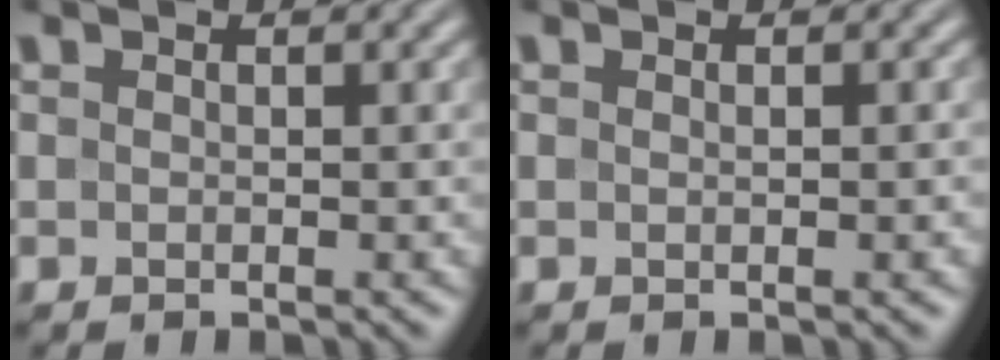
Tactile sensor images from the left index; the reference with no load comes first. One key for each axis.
{"total": 1.1, "fx": -0.1, "fy": 0.2, "fz": 1.1, "tx": -0.012, "ty": 0.002, "tz": -0.003}